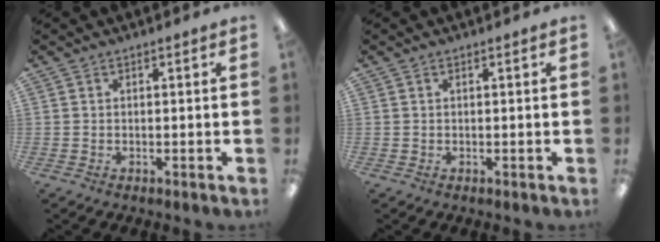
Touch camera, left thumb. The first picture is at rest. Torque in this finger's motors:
{"motor_torque": [-0.05, 0.17, 0.26, -0.02, 0.00]}